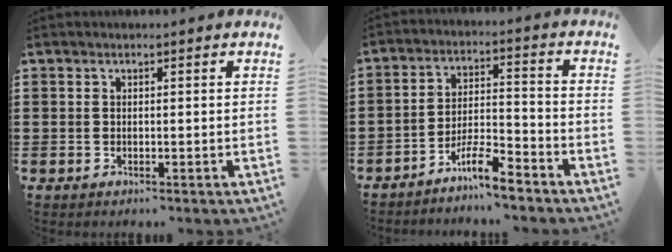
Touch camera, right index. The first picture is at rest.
{"total": 6.5, "force": [-5.7, 0.7, 3.2], "torque": [-0.069, 0.000, -0.109]}